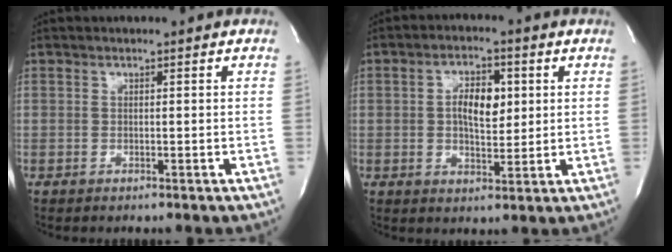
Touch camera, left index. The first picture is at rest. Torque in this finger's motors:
{"motor_torque": [0.23, -0.05, 0.15, 0.05]}